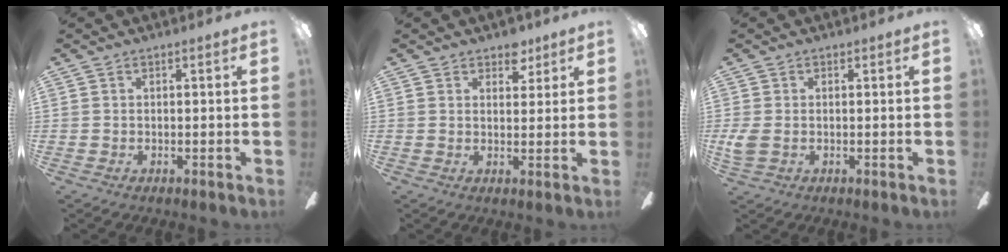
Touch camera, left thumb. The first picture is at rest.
{"total": 4.9, "force": [3.7, 2.8, 1.5], "torque": [0.002, -0.018, 0.063]}
{"total": 3.8, "force": [-0.1, 2.6, 2.7], "torque": [-0.060, -0.003, -0.007]}